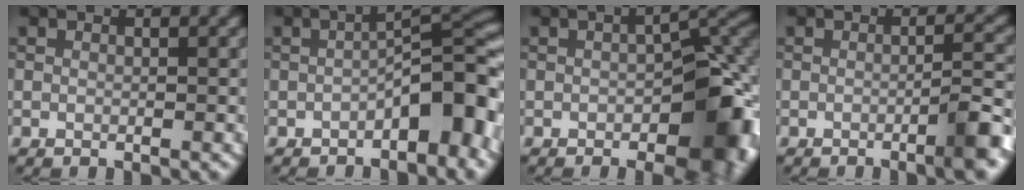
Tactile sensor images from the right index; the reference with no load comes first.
{"total": 7.3, "force": [-2.5, 2.4, 6.4], "torque": [-0.073, 0.025, -0.046]}
{"total": 9.5, "force": [-2.8, 4.8, 7.7], "torque": [-0.078, 0.009, -0.043]}
{"total": 3.9, "force": [-1.9, 0.6, 3.3], "torque": [-0.042, 0.010, -0.039]}